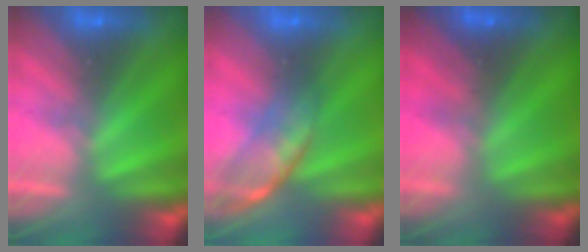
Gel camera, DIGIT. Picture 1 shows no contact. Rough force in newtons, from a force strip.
{"total": 2.6}
{"total": 2.2}